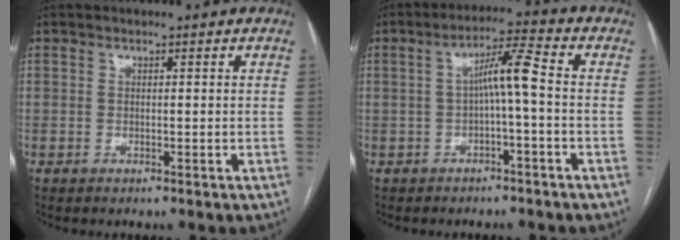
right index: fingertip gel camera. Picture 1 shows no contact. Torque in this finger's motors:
{"motor_torque": [0.76, -0.25, 0.24, 0.09]}